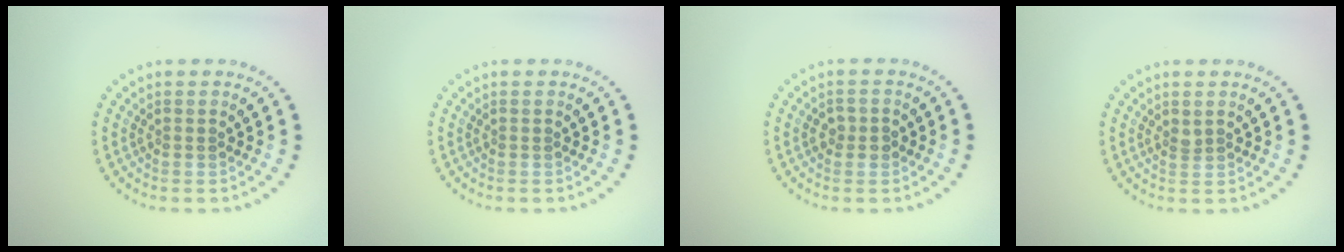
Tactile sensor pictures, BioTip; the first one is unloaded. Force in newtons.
{"total": 0.0}
{"total": 1.5, "press": 1.5, "slide": 0.2}
{"total": 0.7, "press": 0.5, "slide": 0.4}